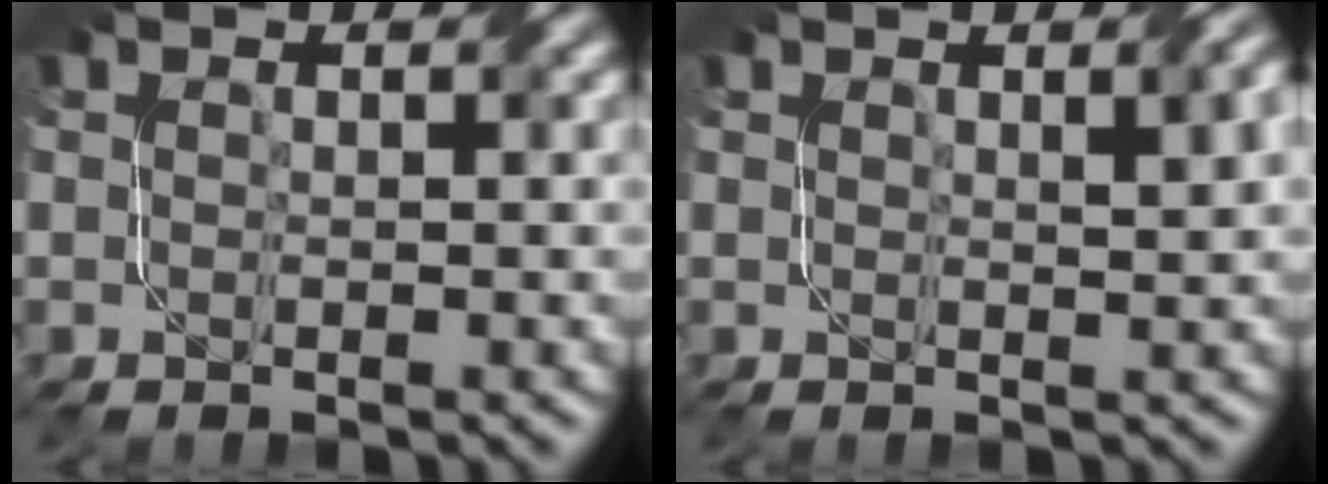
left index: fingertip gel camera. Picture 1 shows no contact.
{"total": 3.2, "force": [1.4, 1.0, 2.7], "torque": [-0.025, 0.008, 0.023]}